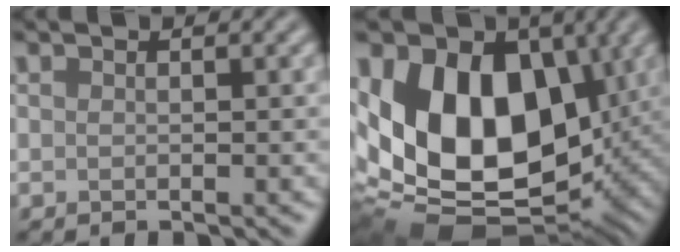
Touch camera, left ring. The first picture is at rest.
{"total": 16.7, "force": [1.7, 11.3, 12.2], "torque": [-0.203, -0.012, 0.023]}